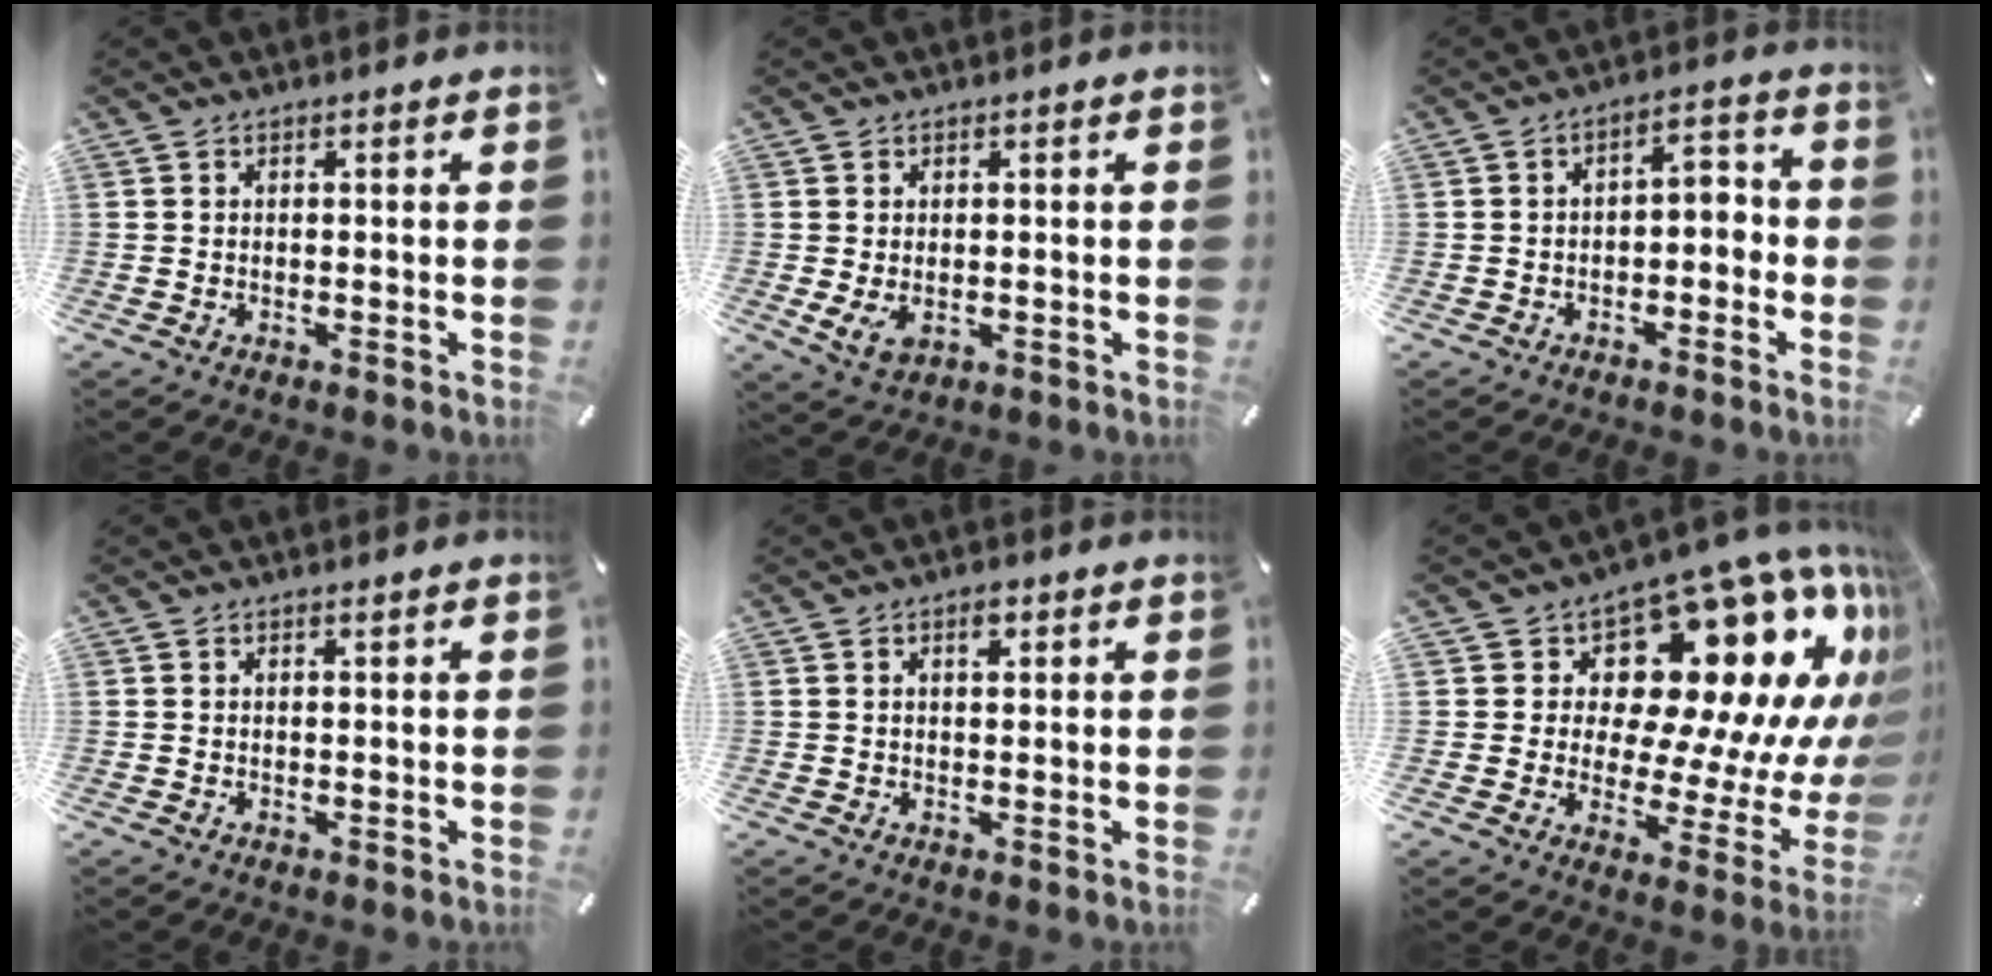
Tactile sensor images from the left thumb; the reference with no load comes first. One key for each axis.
{"total": 3.2, "fx": -0.3, "fy": 2.4, "fz": 2.1, "tx": -0.043, "ty": -0.003, "tz": -0.006}
{"total": 3.9, "fx": -2.3, "fy": 2.5, "fz": 1.8, "tx": -0.025, "ty": 0.013, "tz": -0.052}
{"total": 0.0}
{"total": 2.3, "fx": 1.2, "fy": 1.1, "fz": 1.6, "tx": -0.020, "ty": -0.002, "tz": 0.017}
{"total": 21.5, "fx": 9.8, "fy": 12.2, "fz": 14.7, "tx": -0.188, "ty": -0.097, "tz": 0.176}